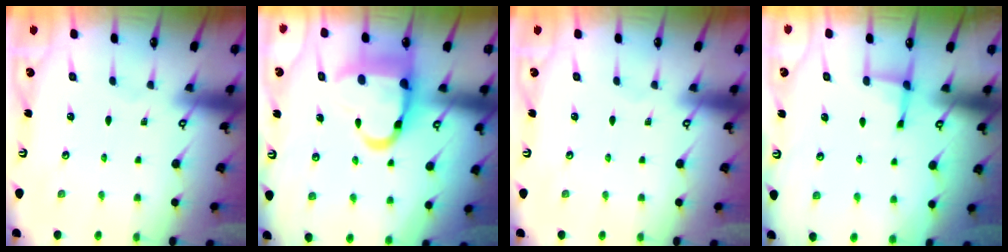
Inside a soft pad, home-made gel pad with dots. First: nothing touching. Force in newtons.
{"total": 15.0, "press": 14.9, "slide": 1.6}
{"total": 0.0}
{"total": 2.5, "press": 2.3, "slide": 0.8}